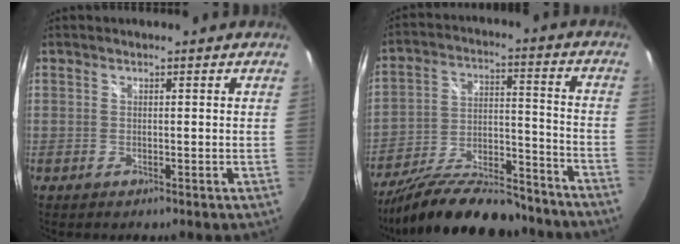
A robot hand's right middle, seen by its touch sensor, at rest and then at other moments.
{"total": 22.1, "force": [-18.2, 6.3, 10.8], "torque": [-0.195, -0.009, -0.273]}